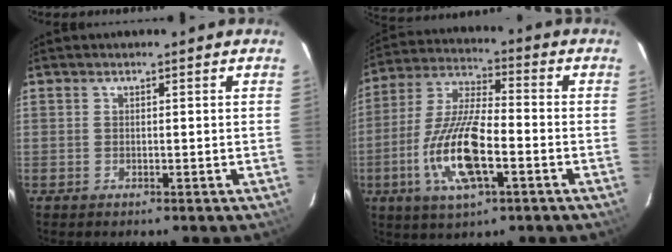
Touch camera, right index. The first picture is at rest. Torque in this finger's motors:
{"motor_torque": [2.14, 0.00, 1.05, 0.21]}